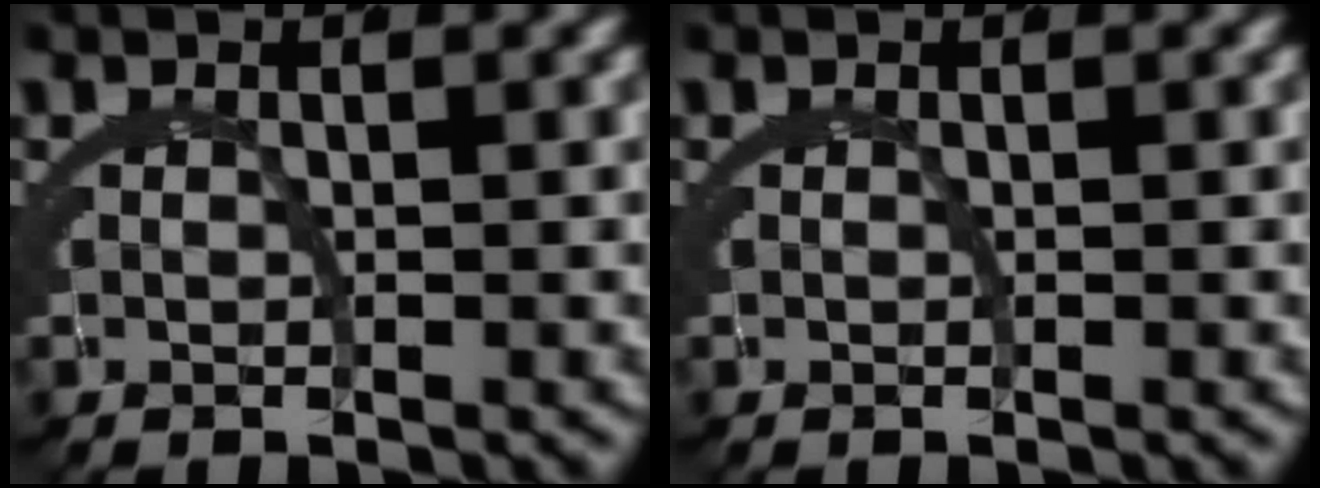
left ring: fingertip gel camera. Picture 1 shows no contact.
{"total": 0.0}